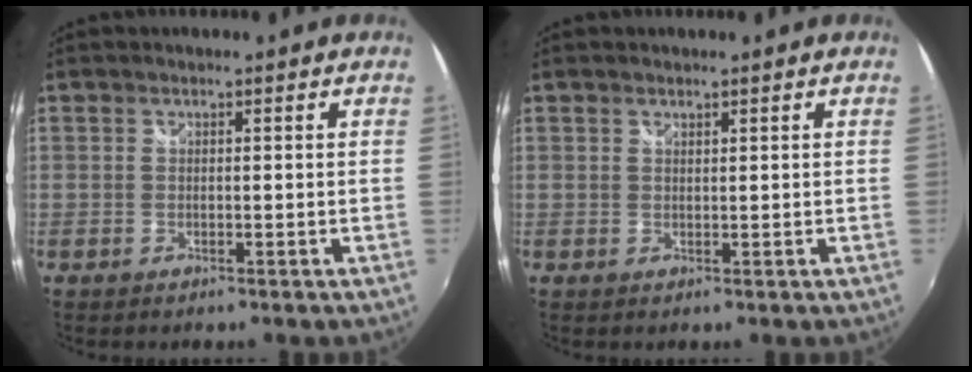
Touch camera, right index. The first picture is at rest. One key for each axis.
{"total": 0.7, "fx": 0.7, "fy": 0.0, "fz": 0.1, "tx": -0.001, "ty": 0.001, "tz": 0.011}